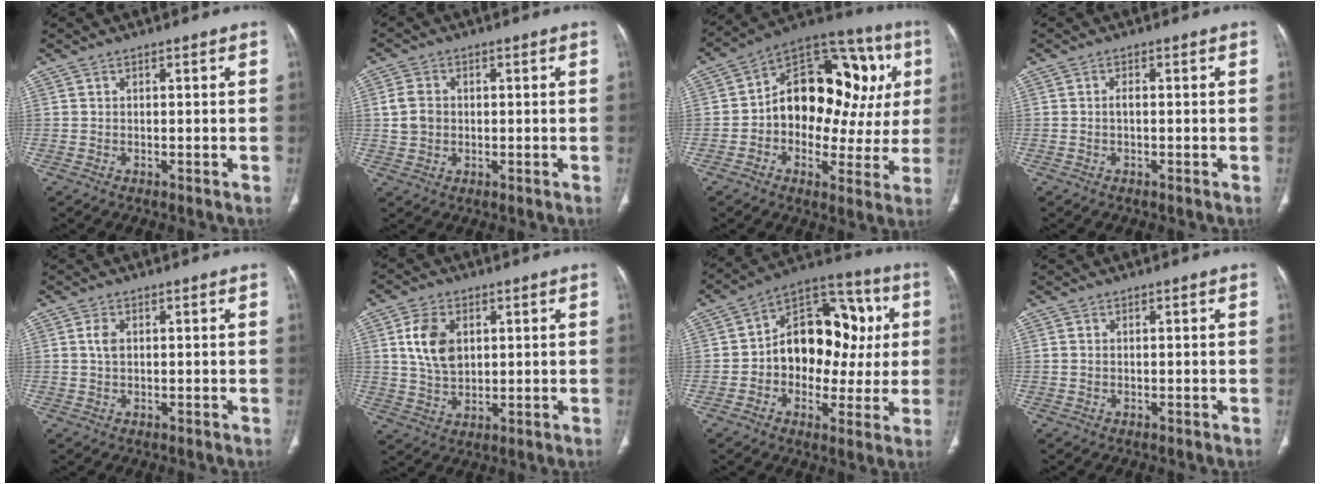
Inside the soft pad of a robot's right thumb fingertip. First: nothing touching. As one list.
[{"total": 4.7, "force": [0.3, 3.8, 2.7], "torque": [-0.048, 0.006, 0.006]}, {"total": 22.9, "force": [2.9, 14.2, 17.7], "torque": [-0.192, 0.042, 0.036]}, {"total": 0.8, "force": [-0.1, 0.4, 0.7], "torque": [-0.016, 0.001, -0.003]}, {"total": 2.4, "force": [0.5, 1.4, 1.8], "torque": [-0.039, 0.002, 0.010]}, {"total": 8.9, "force": [2.3, 6.0, 6.1], "torque": [-0.104, -0.009, 0.049]}, {"total": 18.7, "force": [1.0, 13.3, 13.2], "torque": [-0.128, 0.041, 0.011]}, {"total": 0.7, "force": [0.1, 0.5, 0.5], "torque": [-0.014, 0.003, 0.004]}]